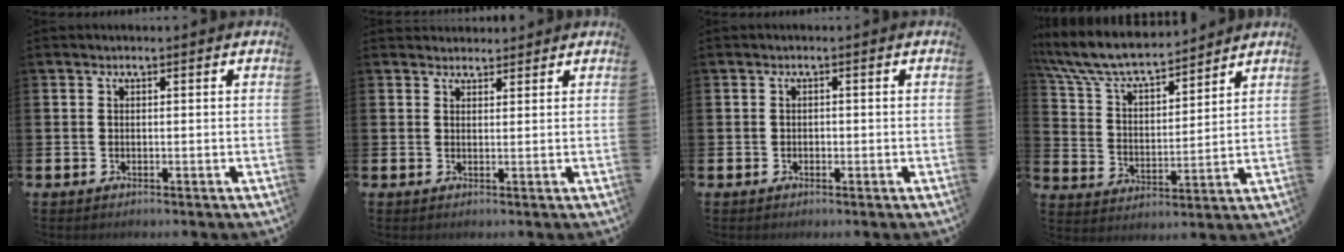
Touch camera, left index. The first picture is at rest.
{"total": 1.9, "force": [1.8, 0.6, -0.3], "torque": [0.010, -0.007, 0.032]}
{"total": 0.6, "force": [-0.3, 0.5, 0.0], "torque": [-0.002, 0.004, -0.008]}
{"total": 8.5, "force": [7.9, 1.7, 2.8], "torque": [-0.092, -0.050, 0.139]}